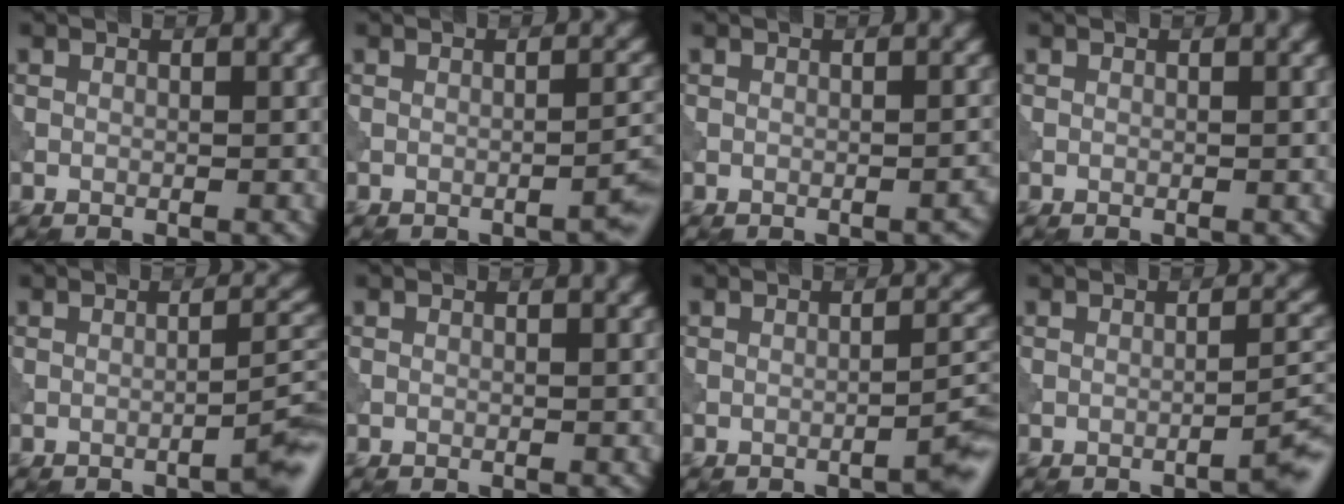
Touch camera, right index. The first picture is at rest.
{"total": 1.9, "force": [-1.3, 0.3, 1.3], "torque": [-0.015, 0.009, -0.023]}
{"total": 0.7, "force": [-0.6, 0.2, 0.4], "torque": [-0.008, 0.000, -0.007]}
{"total": 0.0}
{"total": 3.1, "force": [-2.2, 0.3, 2.1], "torque": [-0.022, 0.019, -0.041]}
{"total": 0.0}
{"total": 2.4, "force": [-1.7, 0.3, 1.6], "torque": [-0.016, 0.015, -0.034]}
{"total": 2.3, "force": [-1.6, 0.2, 1.7], "torque": [-0.018, 0.015, -0.034]}